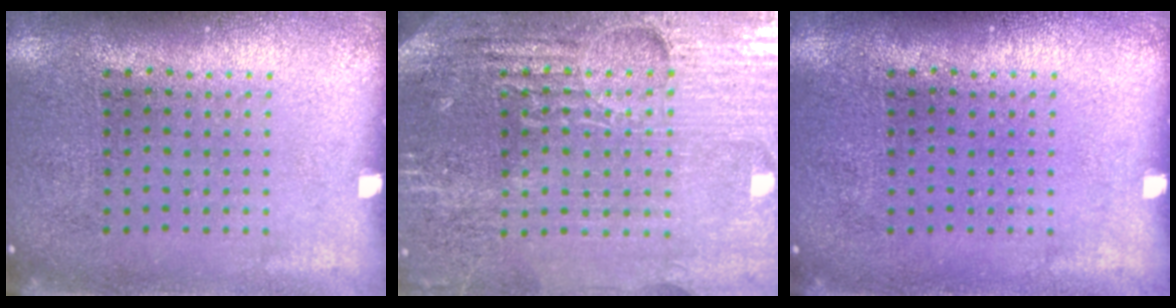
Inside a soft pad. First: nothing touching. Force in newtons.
{"total": 4.9, "press": 4.6, "slide": 1.8}
{"total": 0.0}